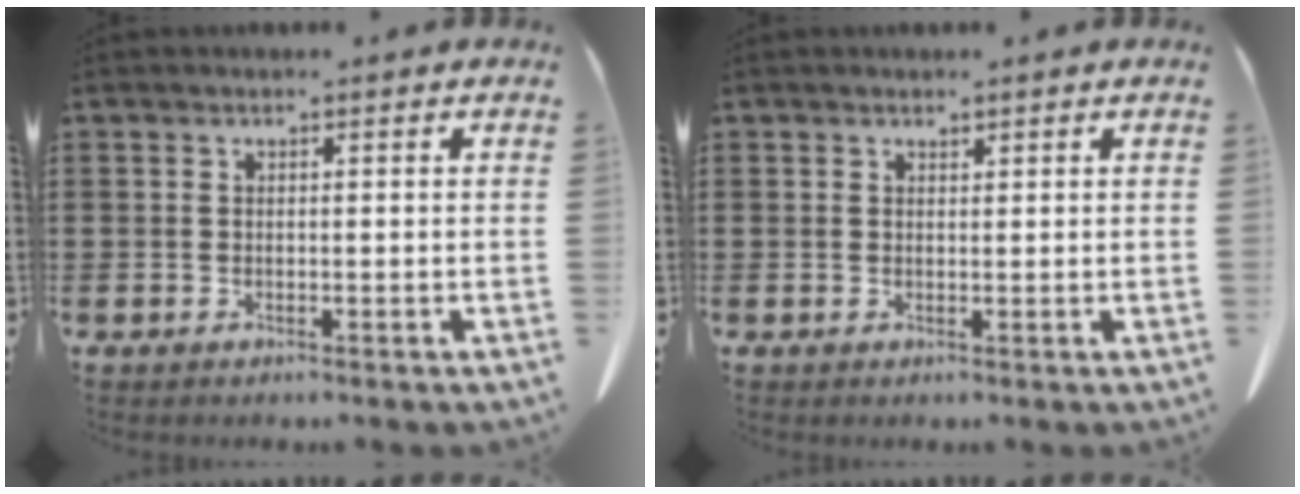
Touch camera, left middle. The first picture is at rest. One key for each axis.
{"total": 0.7, "fx": 0.6, "fy": 0.2, "fz": 0.1, "tx": -0.005, "ty": 0.001, "tz": 0.013}